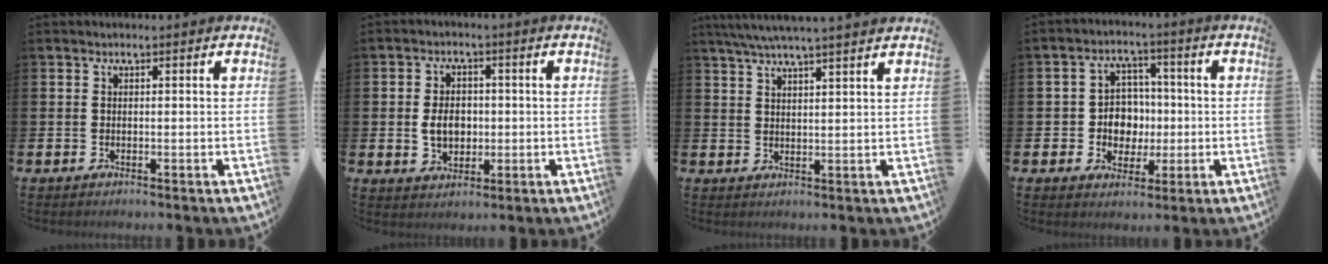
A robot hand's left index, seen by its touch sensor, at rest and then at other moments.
{"total": 4.5, "force": [-0.2, 3.4, 3.0], "torque": [-0.041, 0.003, -0.011]}
{"total": 5.0, "force": [4.6, -0.6, 1.8], "torque": [-0.050, -0.012, 0.084]}
{"total": 5.7, "force": [-0.2, 5.2, 2.3], "torque": [-0.040, 0.006, -0.011]}